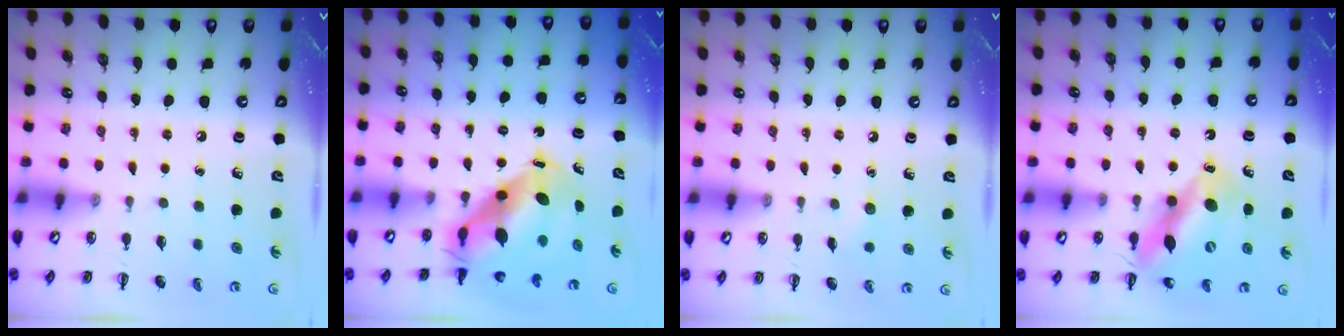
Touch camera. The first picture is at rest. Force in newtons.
{"total": 8.7, "press": 8.4, "slide": 2.2}
{"total": 4.4, "press": 4.2, "slide": 1.2}
{"total": 12.2, "press": 11.8, "slide": 3.3}